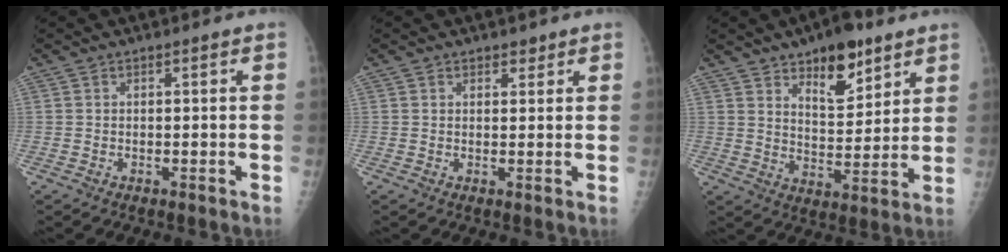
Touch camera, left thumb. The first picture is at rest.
{"total": 1.7, "force": [1.2, 1.1, 0.5], "torque": [0.008, -0.007, 0.014]}
{"total": 12.2, "force": [7.6, 5.5, 7.8], "torque": [-0.085, -0.047, 0.120]}